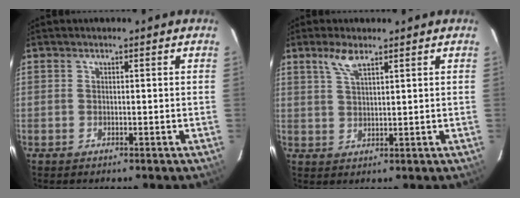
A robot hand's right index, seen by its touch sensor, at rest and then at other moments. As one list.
[{"total": 4.0, "force": [2.8, 1.0, 2.7], "torque": [-0.055, 0.005, 0.057]}]